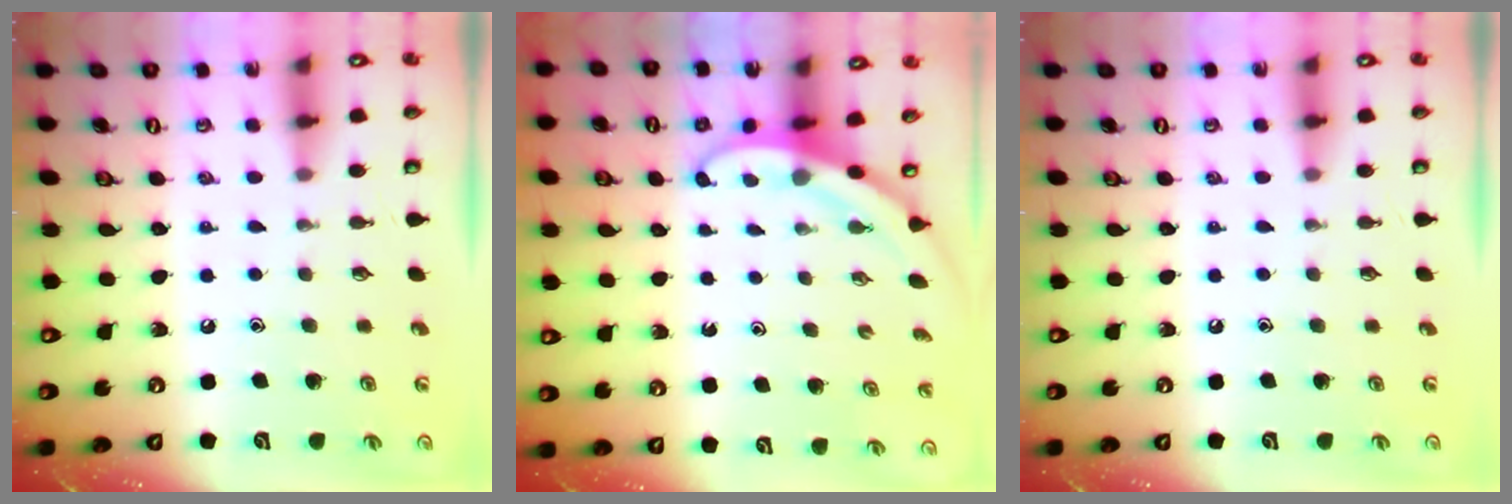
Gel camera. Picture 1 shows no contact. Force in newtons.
{"total": 3.2, "press": 3.2, "slide": 0.1}
{"total": 0.0}